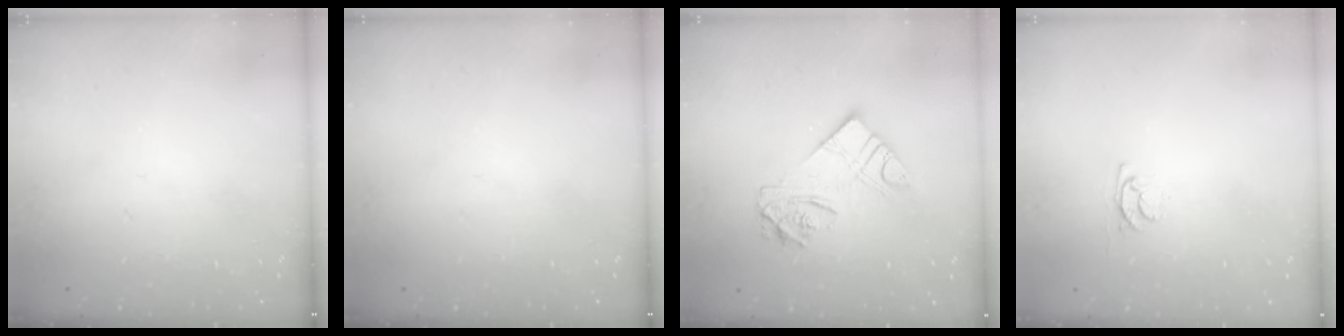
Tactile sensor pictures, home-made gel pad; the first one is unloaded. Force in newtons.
{"total": 0.0}
{"total": 10.9, "press": 10.8, "slide": 0.9}
{"total": 3.1, "press": 3.0, "slide": 0.4}